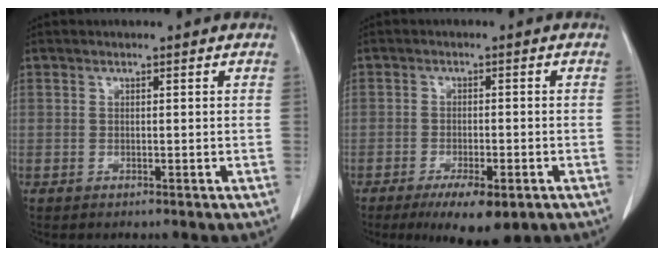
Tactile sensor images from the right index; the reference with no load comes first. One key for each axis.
{"total": 7.0, "fx": -4.2, "fy": 2.2, "fz": 5.1, "tx": -0.076, "ty": -0.010, "tz": -0.059}